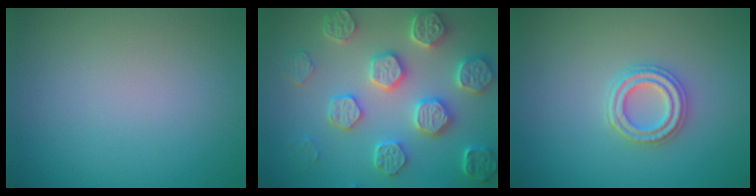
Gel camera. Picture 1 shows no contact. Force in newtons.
{"total": 6.7, "press": 5.8, "slide": 3.4}
{"total": 2.7, "press": 2.5, "slide": 0.9}